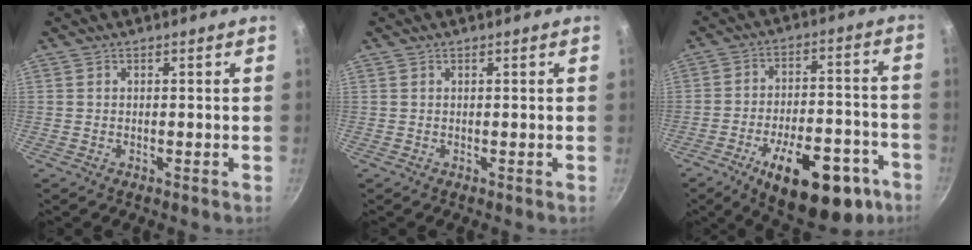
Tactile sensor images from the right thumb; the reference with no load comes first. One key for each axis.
{"total": 0.0}
{"total": 21.4, "fx": -10.8, "fy": 10.0, "fz": 15.6, "tx": -0.186, "ty": 0.055, "tz": -0.140}